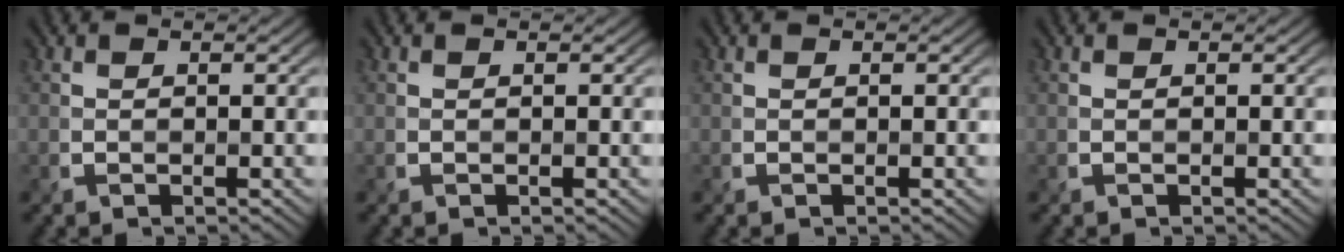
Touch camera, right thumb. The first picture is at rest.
{"total": 0.0}
{"total": 0.0}
{"total": 0.0}